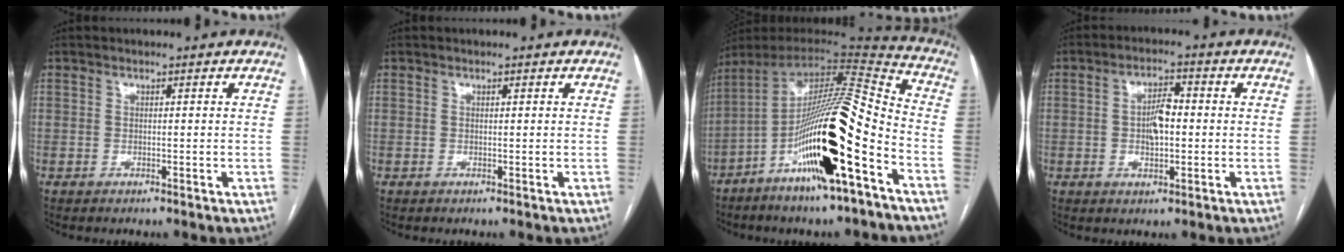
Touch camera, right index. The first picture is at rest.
{"total": 0.0}
{"total": 22.3, "force": [-9.3, 2.0, 20.1], "torque": [-0.343, -0.016, -0.159]}
{"total": 1.3, "force": [-0.2, 0.1, 1.3], "torque": [-0.021, 0.004, -0.003]}